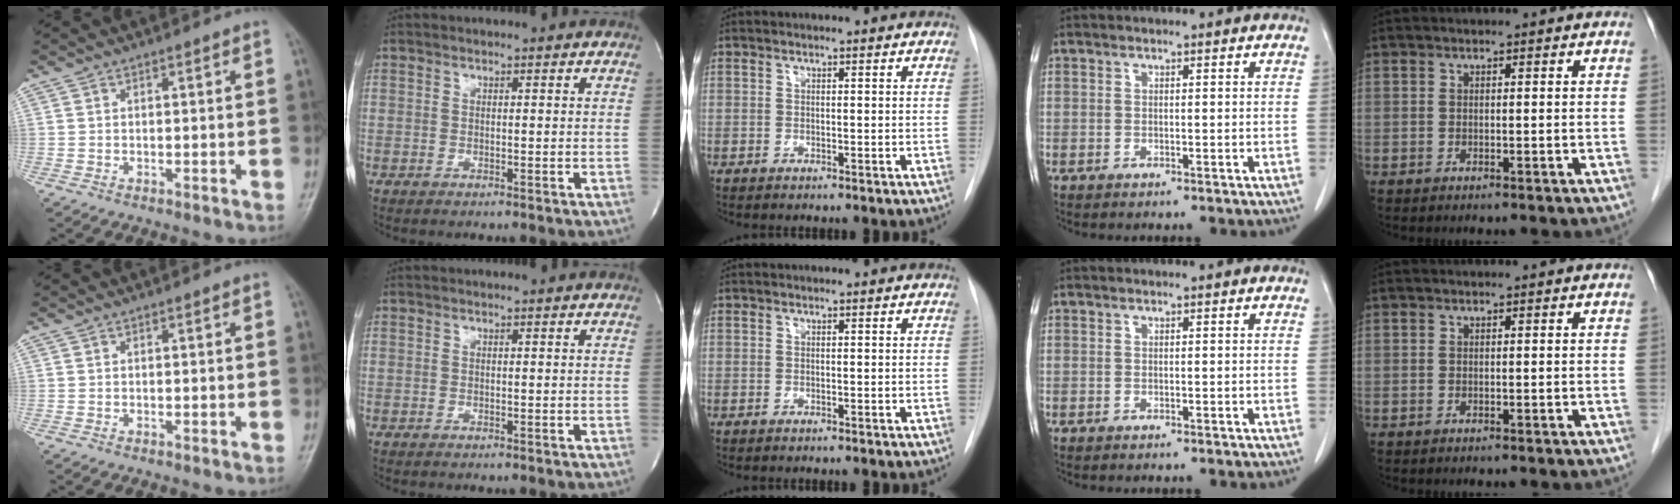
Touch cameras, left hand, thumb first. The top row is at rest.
{}